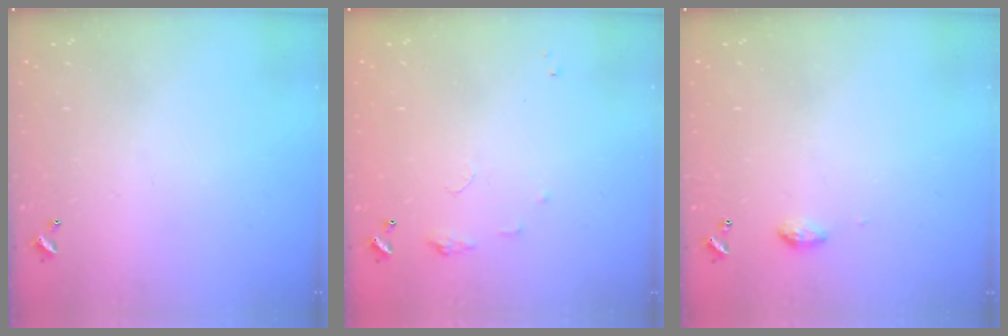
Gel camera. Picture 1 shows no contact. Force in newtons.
{"total": 4.5, "press": 4.4, "slide": 0.5}
{"total": 4.7, "press": 4.7, "slide": 0.6}